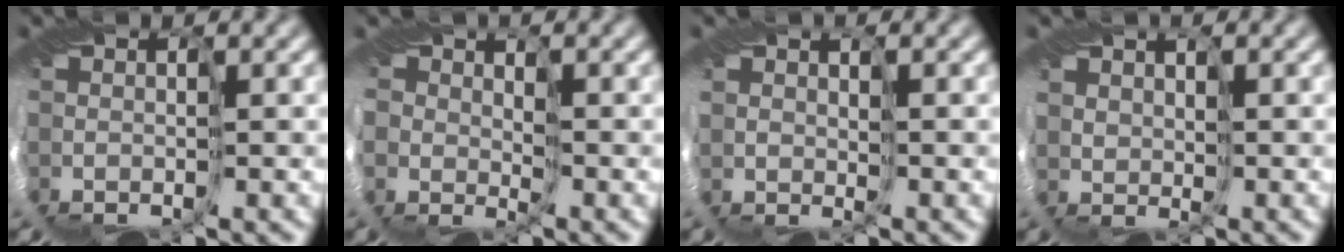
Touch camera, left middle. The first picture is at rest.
{"total": 1.4, "force": [0.8, 1.1, -0.6], "torque": [0.001, -0.006, 0.022]}
{"total": 2.0, "force": [1.3, -0.5, -1.5], "torque": [0.020, 0.003, 0.028]}
{"total": 2.7, "force": [1.9, -0.6, -1.8], "torque": [0.017, 0.008, 0.041]}